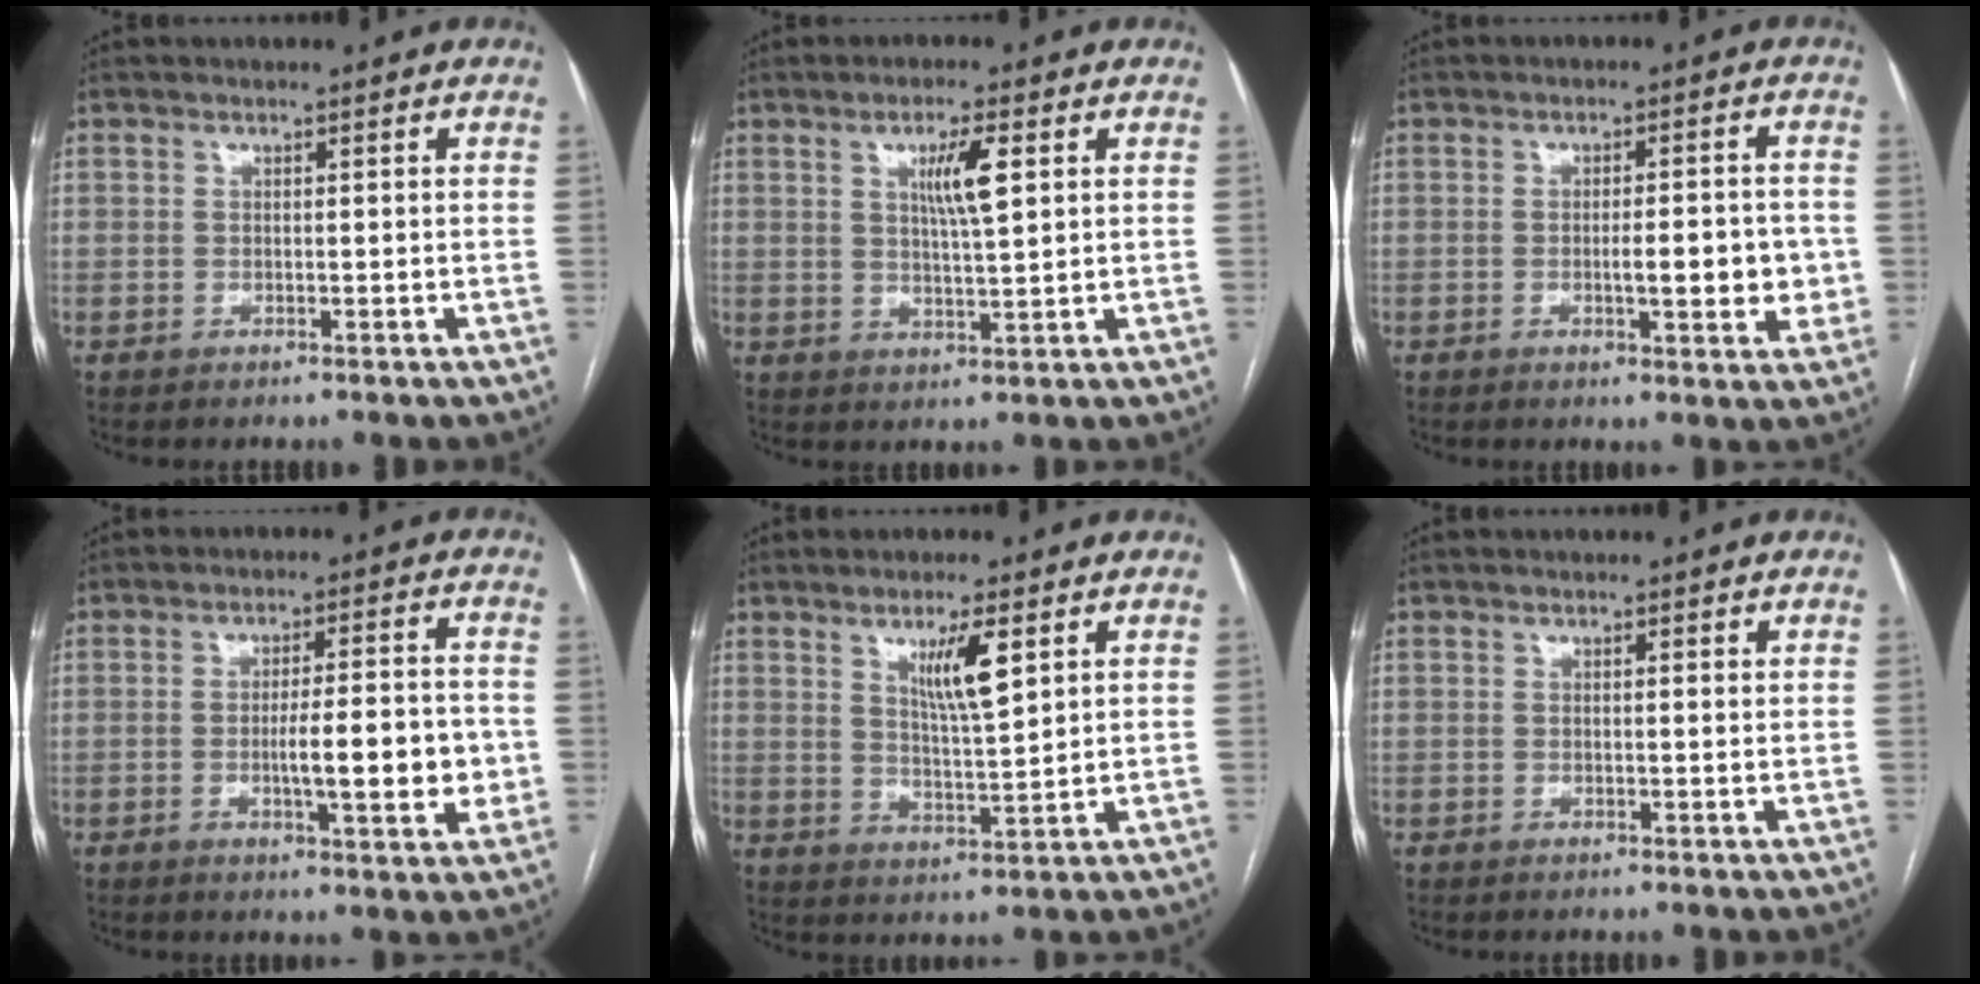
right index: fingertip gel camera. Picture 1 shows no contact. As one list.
[{"total": 5.9, "force": [2.0, 0.5, 5.5], "torque": [-0.096, 0.000, 0.035]}, {"total": 6.8, "force": [-1.1, 1.9, 6.5], "torque": [-0.086, 0.001, -0.012]}, {"total": 9.5, "force": [-1.5, 1.7, 9.2], "torque": [-0.138, 0.002, -0.022]}, {"total": 6.7, "force": [3.1, 0.6, 5.9], "torque": [-0.104, -0.009, 0.056]}, {"total": 0.7, "force": [0.5, 0.1, 0.5], "torque": [-0.006, 0.000, 0.005]}]